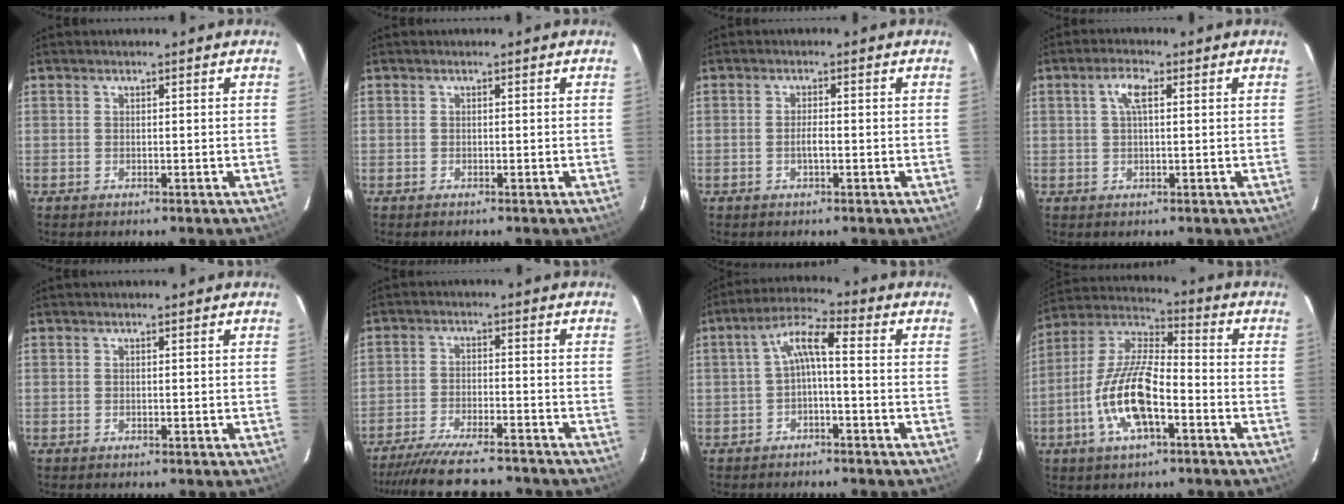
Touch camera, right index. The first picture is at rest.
{"total": 0.0}
{"total": 1.6, "force": [-0.5, 0.5, 1.5], "torque": [-0.029, -0.001, -0.010]}
{"total": 3.5, "force": [1.1, 1.3, 3.1], "torque": [-0.062, 0.010, 0.022]}
{"total": 0.0}
{"total": 14.9, "force": [-13.4, 2.5, 6.2], "torque": [-0.131, -0.020, -0.208]}
{"total": 5.5, "force": [-1.0, 1.1, 5.3], "torque": [-0.117, 0.019, -0.019]}
{"total": 14.6, "force": [-5.5, 5.1, 12.5], "torque": [-0.261, -0.003, -0.109]}